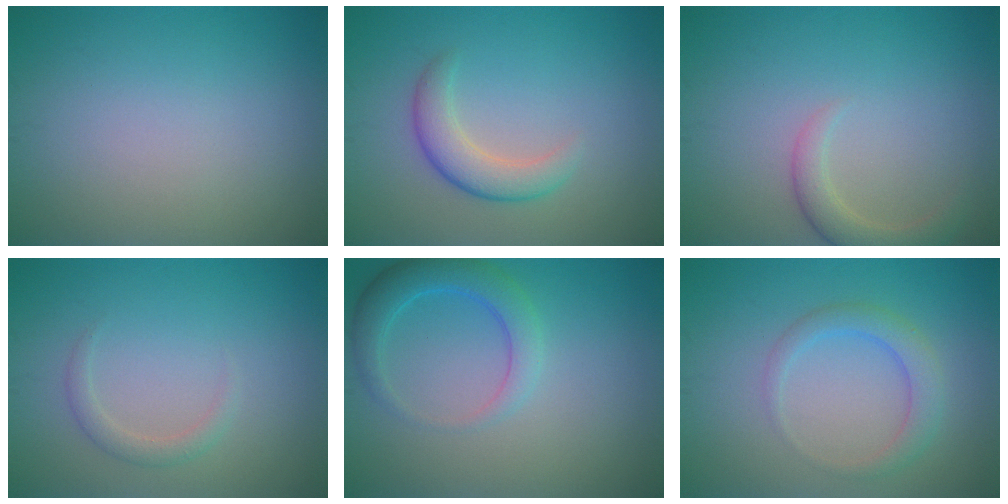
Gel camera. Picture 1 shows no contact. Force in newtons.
{"total": 3.3, "press": 3.3, "slide": 0.0}
{"total": 2.6, "press": 2.5, "slide": 0.4}
{"total": 1.4, "press": 1.4, "slide": 0.1}
{"total": 3.4, "press": 3.4, "slide": 0.2}
{"total": 2.6, "press": 2.6, "slide": 0.1}